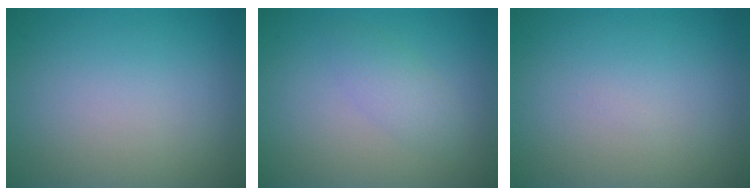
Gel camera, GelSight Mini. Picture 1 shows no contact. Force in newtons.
{"total": 1.9, "press": 1.9, "slide": 0.2}
{"total": 0.0}